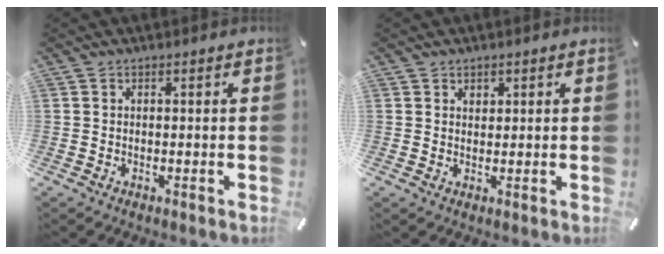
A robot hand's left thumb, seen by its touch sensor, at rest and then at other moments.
{"total": 1.6, "force": [1.1, 1.1, 0.1], "torque": [0.005, -0.002, 0.019]}